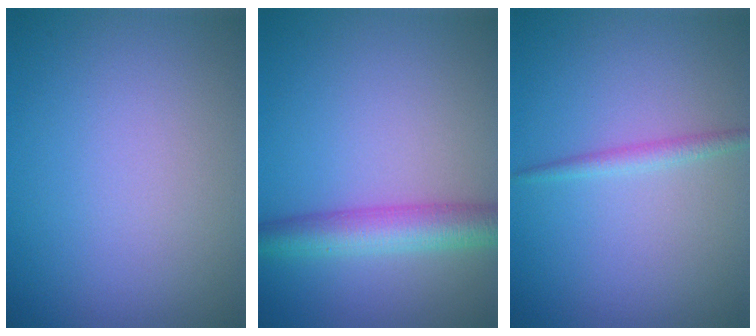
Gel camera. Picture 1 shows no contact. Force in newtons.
{"total": 4.5, "press": 4.5, "slide": 0.1}
{"total": 1.3, "press": 1.3, "slide": 0.1}